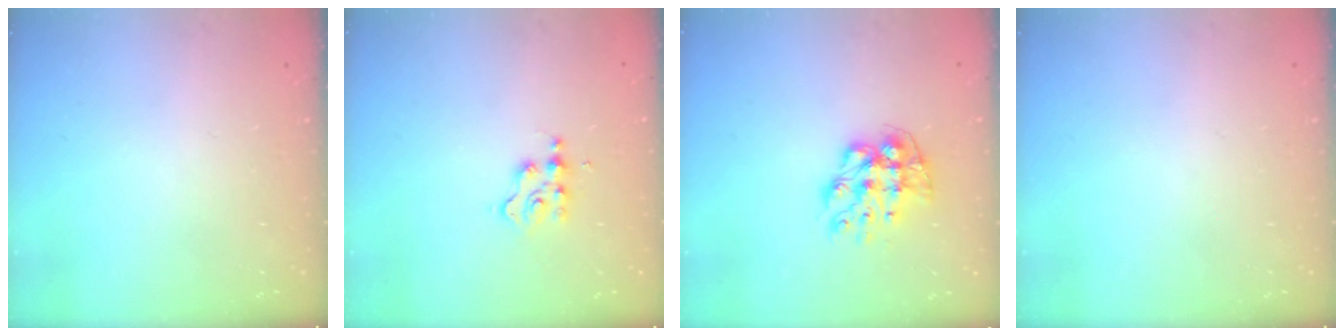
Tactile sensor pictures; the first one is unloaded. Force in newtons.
{"total": 2.7, "press": 2.6, "slide": 0.4}
{"total": 10.5, "press": 10.4, "slide": 0.9}
{"total": 0.0}